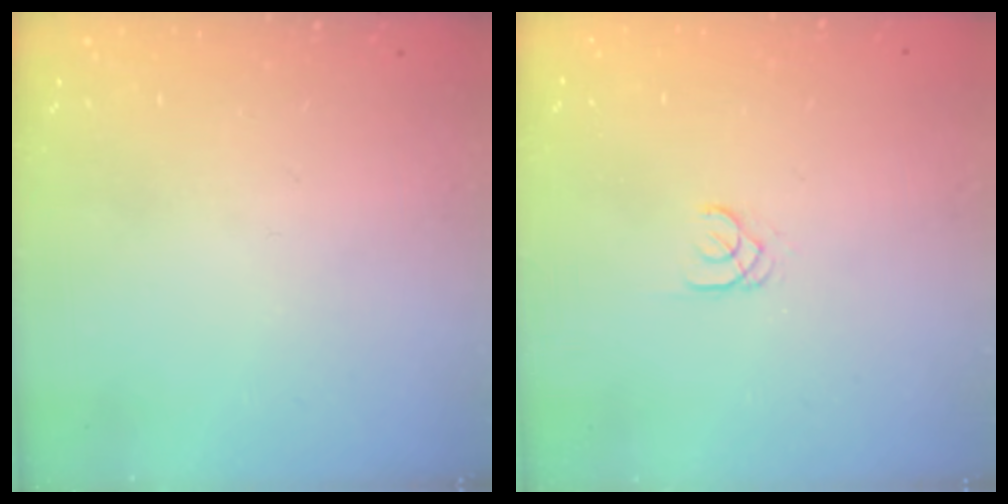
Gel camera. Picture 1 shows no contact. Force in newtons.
{"total": 1.8, "press": 1.7, "slide": 0.2}